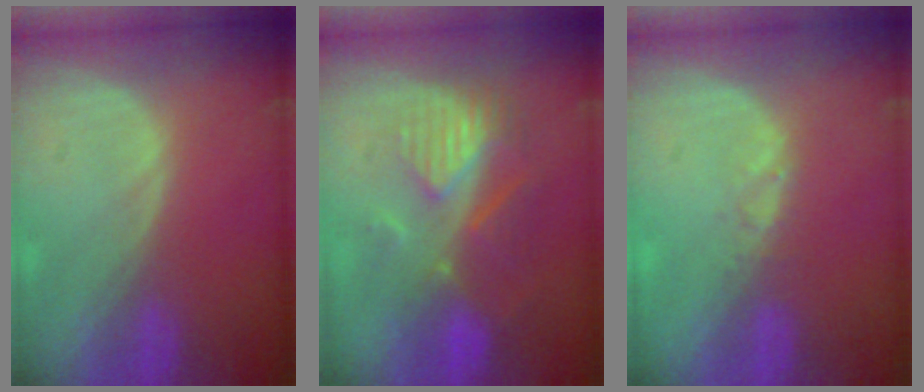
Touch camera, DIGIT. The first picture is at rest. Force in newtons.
{"total": 8.6, "press": 8.1, "slide": 3.1}
{"total": 1.3, "press": 1.0, "slide": 0.8}